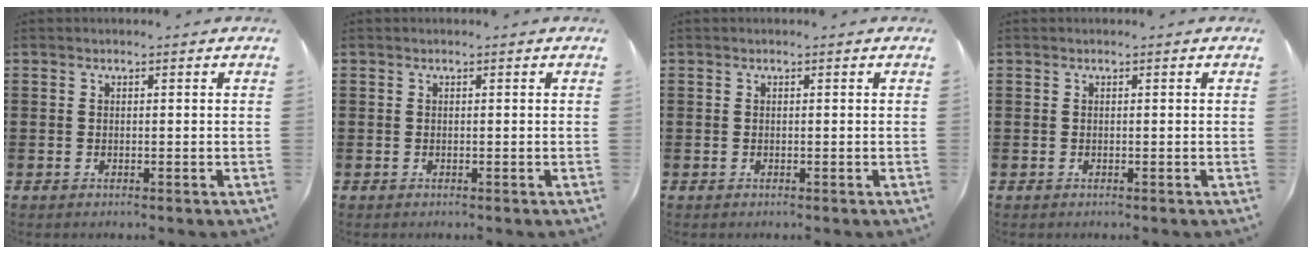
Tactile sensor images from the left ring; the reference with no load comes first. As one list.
[{"total": 0.0}, {"total": 0.0}, {"total": 0.0}]